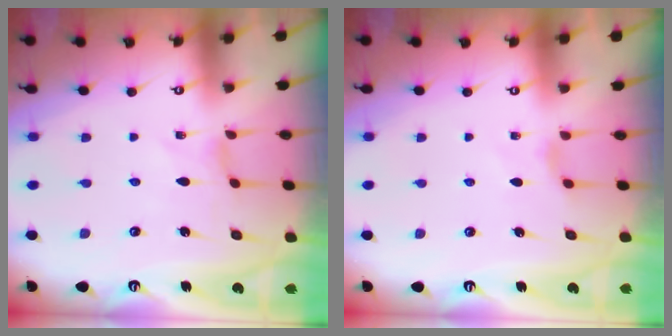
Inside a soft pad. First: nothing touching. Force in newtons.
{"total": 2.7, "press": 2.6, "slide": 0.5}